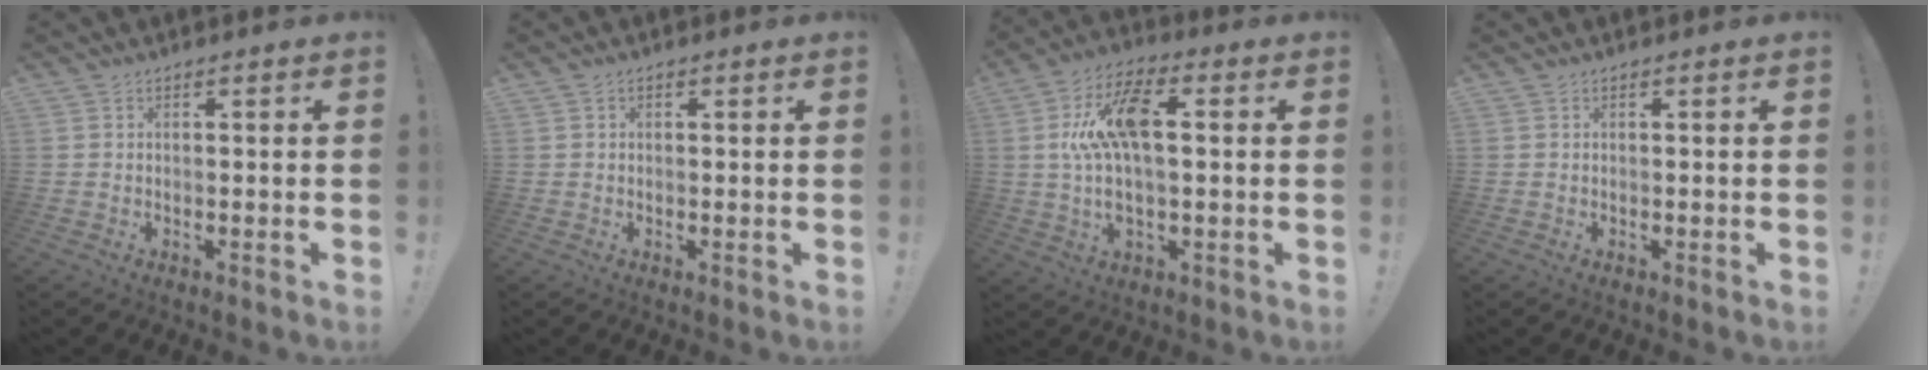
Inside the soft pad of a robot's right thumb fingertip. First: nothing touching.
{"total": 0.7, "force": [0.0, 0.6, 0.4], "torque": [-0.007, 0.003, 0.001]}
{"total": 13.1, "force": [1.9, 6.1, 11.5], "torque": [-0.191, -0.002, 0.033]}
{"total": 0.0}